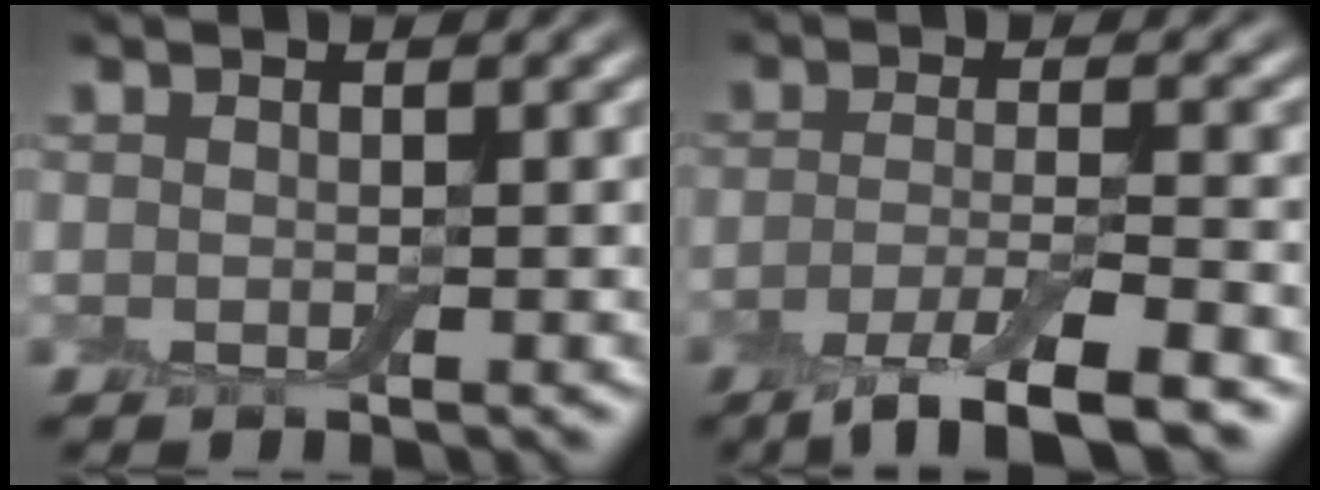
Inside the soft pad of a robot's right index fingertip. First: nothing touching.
{"total": 5.6, "force": [-3.4, 1.1, 4.3], "torque": [-0.070, -0.004, -0.065]}